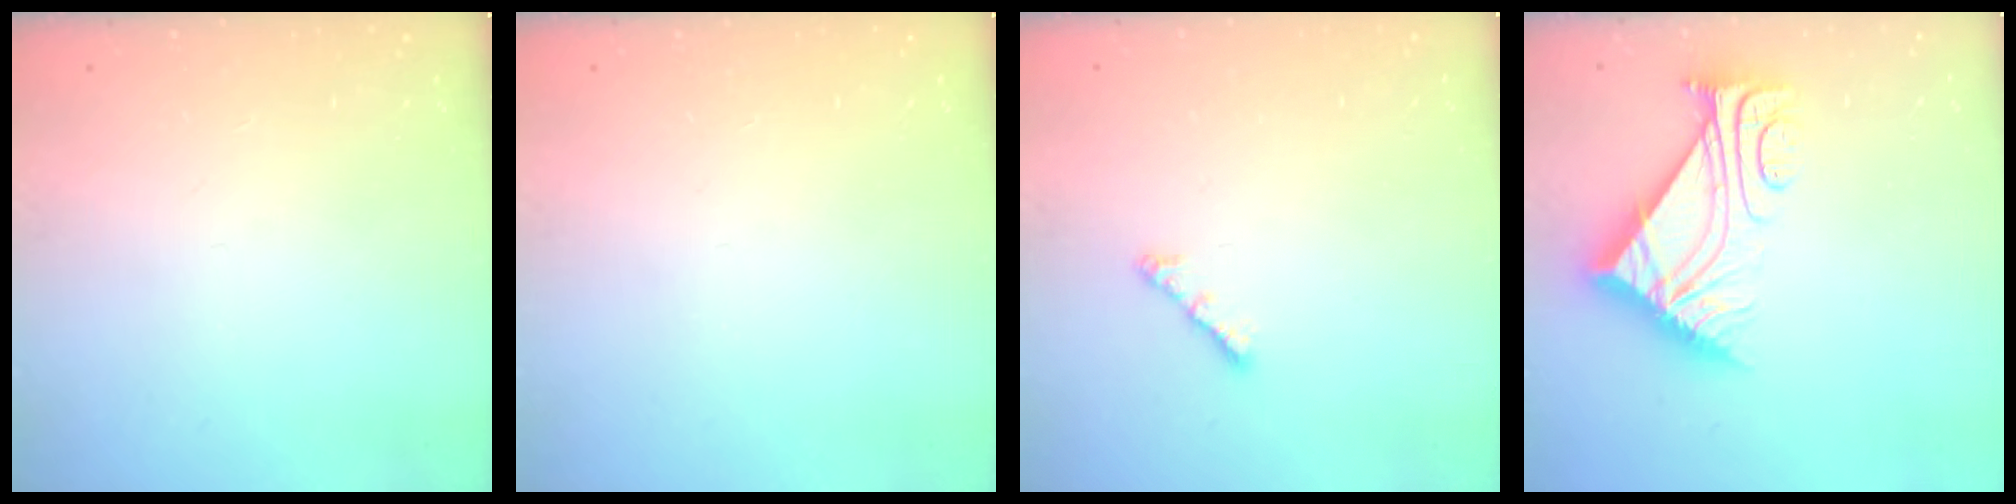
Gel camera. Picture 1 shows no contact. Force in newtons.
{"total": 0.0}
{"total": 3.0, "press": 2.9, "slide": 0.6}
{"total": 10.5, "press": 10.5, "slide": 0.5}